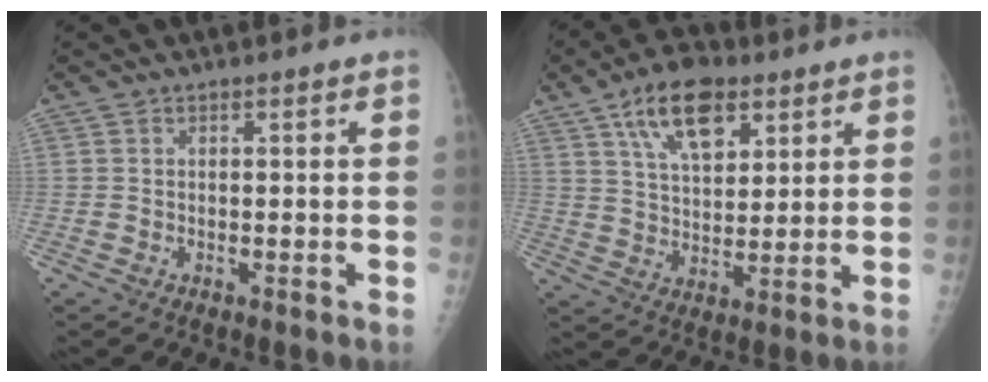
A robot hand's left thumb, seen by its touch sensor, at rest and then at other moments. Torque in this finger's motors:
{"motor_torque": [1.12, 1.19, 0.74, -0.48, 0.09]}